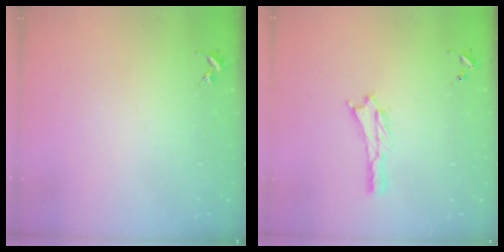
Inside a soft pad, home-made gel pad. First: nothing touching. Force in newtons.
{"total": 0.9, "press": 0.9, "slide": 0.2}